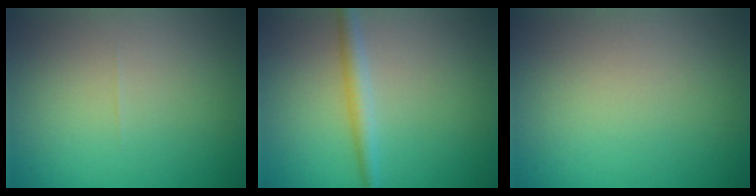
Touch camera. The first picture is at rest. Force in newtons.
{"total": 2.2, "press": 2.2, "slide": 0.0}
{"total": 0.0}